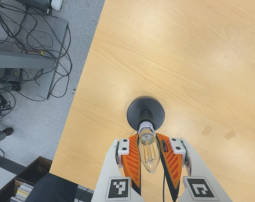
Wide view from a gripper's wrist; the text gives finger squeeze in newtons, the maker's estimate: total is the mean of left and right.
{"total": 22.1, "left": 23.3, "right": 20.8}